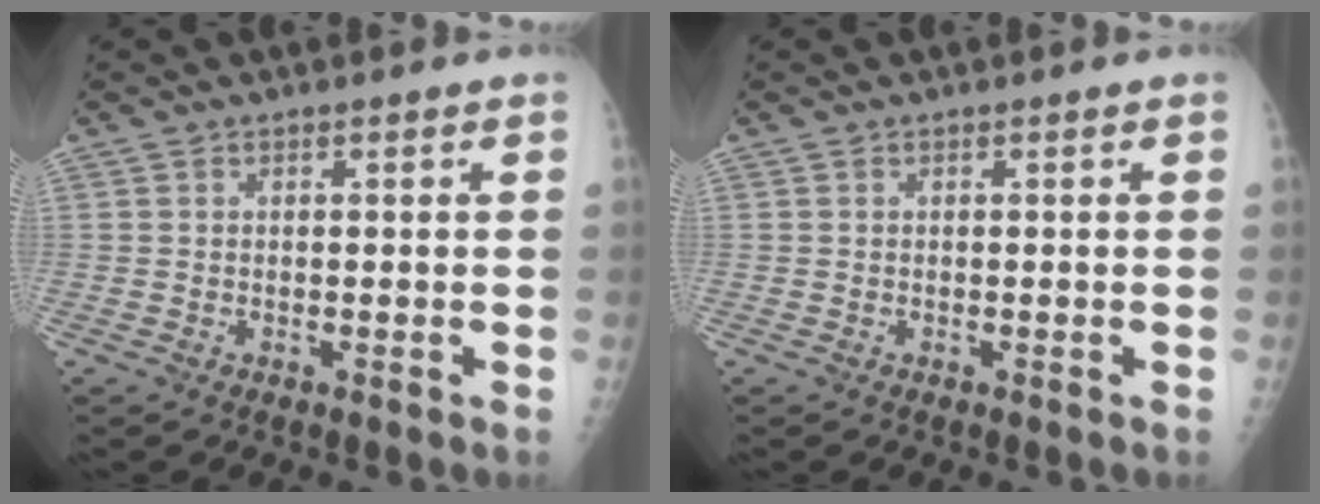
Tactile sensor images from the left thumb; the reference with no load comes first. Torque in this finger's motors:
{"motor_torque": [0.00, 0.00, 0.00, 0.00, 0.00]}